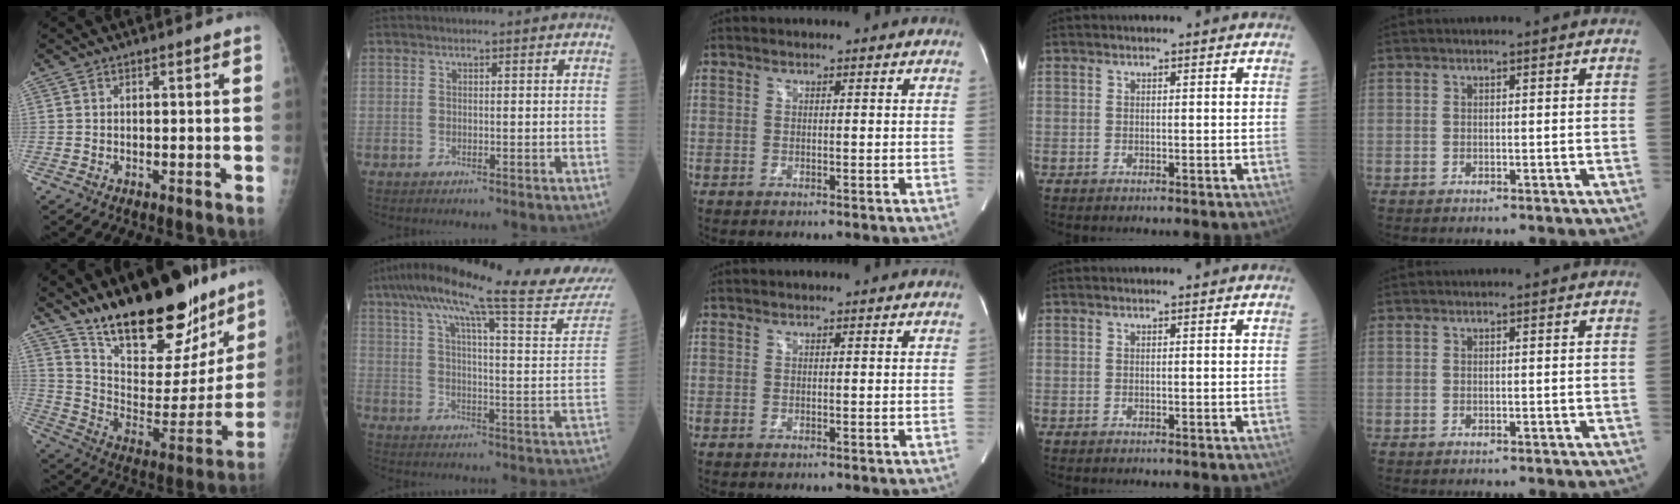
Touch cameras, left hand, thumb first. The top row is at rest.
{"thumb": {"total": 26.6, "force": [19.7, 10.4, 14.6], "torque": [-0.185, -0.099, 0.315]}, "index": {"total": 27.4, "force": [23.8, 0.6, 13.7], "torque": [-0.212, -0.042, 0.306]}}